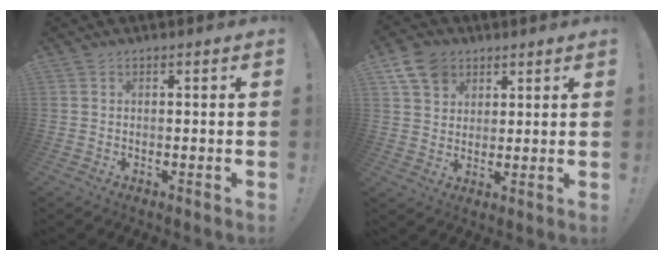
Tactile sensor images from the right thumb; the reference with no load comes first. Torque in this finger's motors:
{"motor_torque": [0.15, 0.13, 0.32, 0.39, -0.01]}